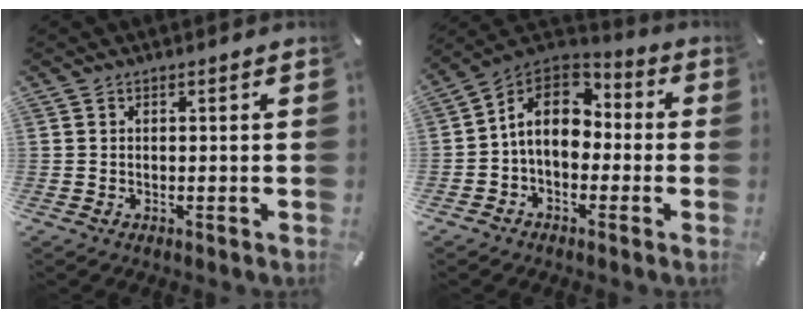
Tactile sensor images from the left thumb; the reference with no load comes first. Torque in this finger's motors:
{"motor_torque": [2.13, 2.88, 0.44, 0.16, 0.14]}